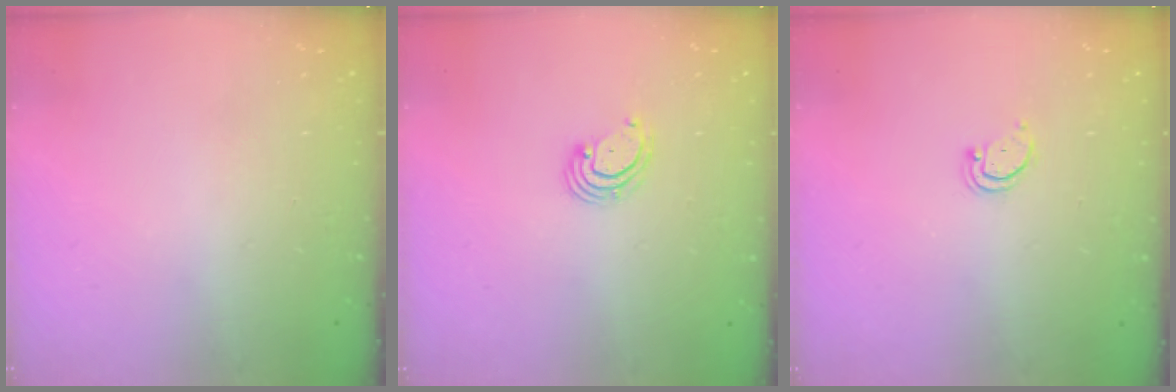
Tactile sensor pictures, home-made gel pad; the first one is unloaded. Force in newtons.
{"total": 3.1, "press": 3.1, "slide": 0.6}
{"total": 2.2, "press": 2.1, "slide": 0.4}